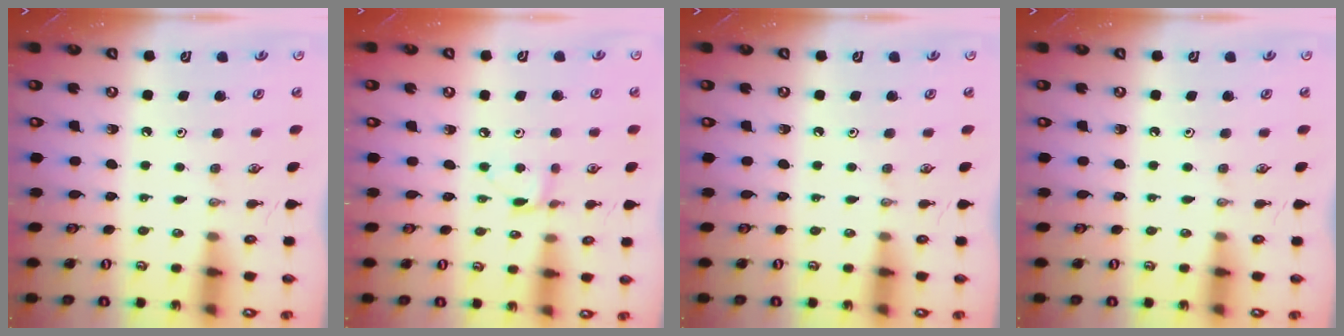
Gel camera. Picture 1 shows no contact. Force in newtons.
{"total": 4.7, "press": 4.6, "slide": 0.6}
{"total": 0.0}
{"total": 0.0}